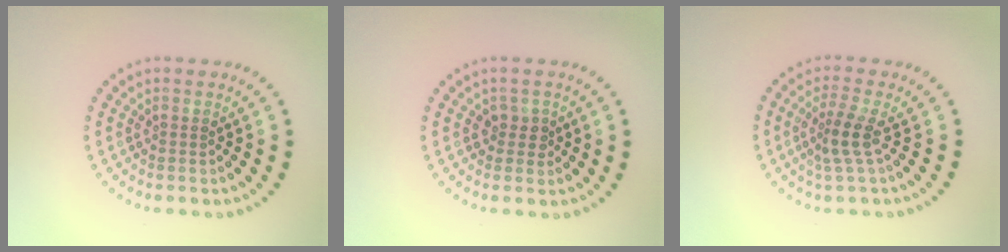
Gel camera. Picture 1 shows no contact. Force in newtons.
{"total": 1.5, "press": 1.3, "slide": 0.8}
{"total": 2.6, "press": 1.8, "slide": 1.9}